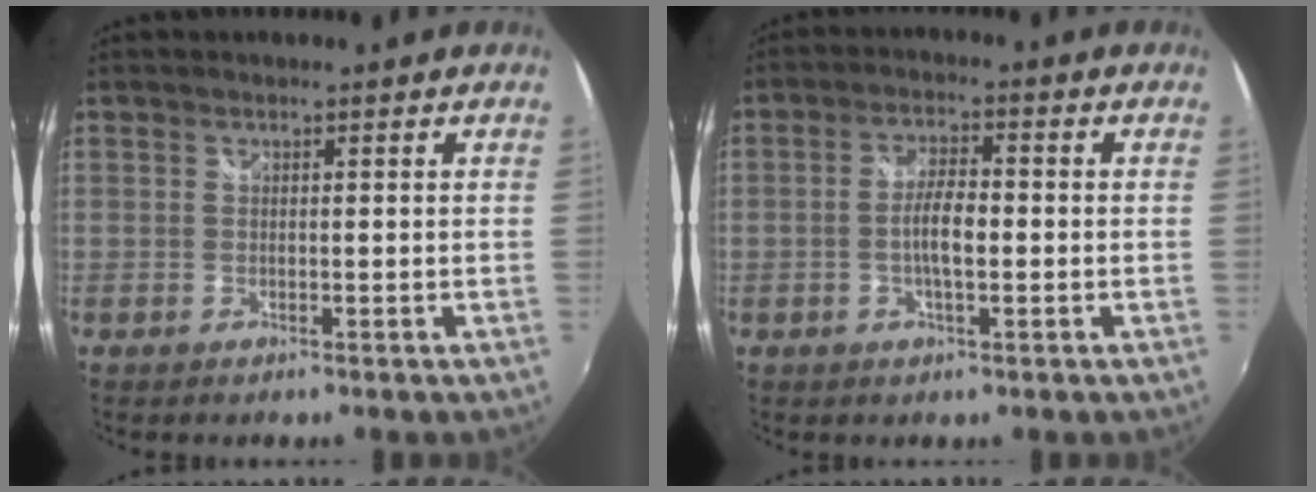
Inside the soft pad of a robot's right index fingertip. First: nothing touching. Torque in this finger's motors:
{"motor_torque": [0.44, 0.19, 0.36, 0.08]}